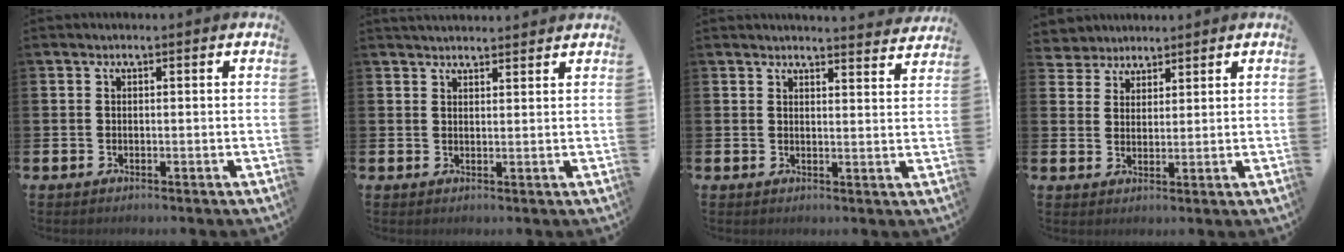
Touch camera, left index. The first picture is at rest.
{"total": 2.5, "force": [2.5, 0.4, 0.1], "torque": [-0.005, -0.009, 0.045]}
{"total": 3.4, "force": [3.4, -0.1, 0.0], "torque": [0.002, -0.027, 0.059]}
{"total": 3.7, "force": [3.4, 1.3, -0.9], "torque": [-0.007, -0.012, 0.063]}